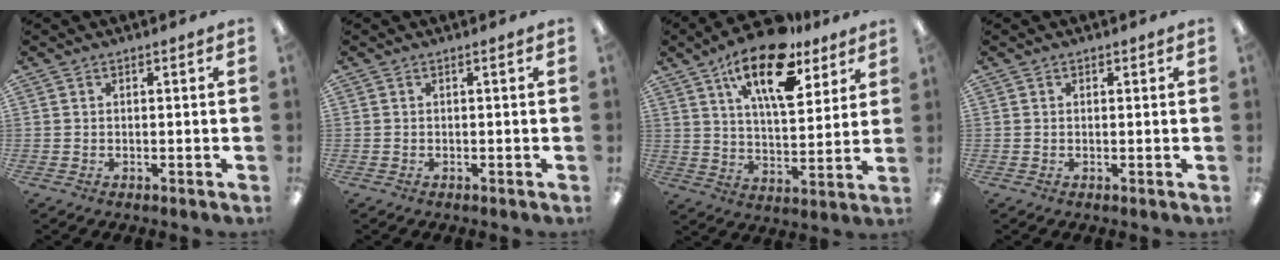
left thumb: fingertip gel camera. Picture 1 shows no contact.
{"total": 0.0}
{"total": 18.9, "force": [11.6, 8.2, 12.5], "torque": [-0.198, -0.052, 0.191]}
{"total": 0.9, "force": [0.5, 0.7, 0.2], "torque": [0.004, 0.000, 0.008]}